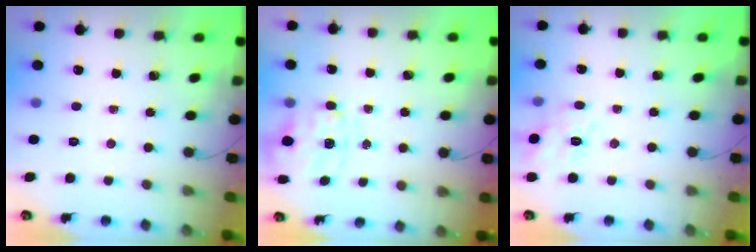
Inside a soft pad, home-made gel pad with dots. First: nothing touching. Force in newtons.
{"total": 3.6, "press": 3.5, "slide": 1.0}
{"total": 10.7, "press": 10.6, "slide": 1.0}